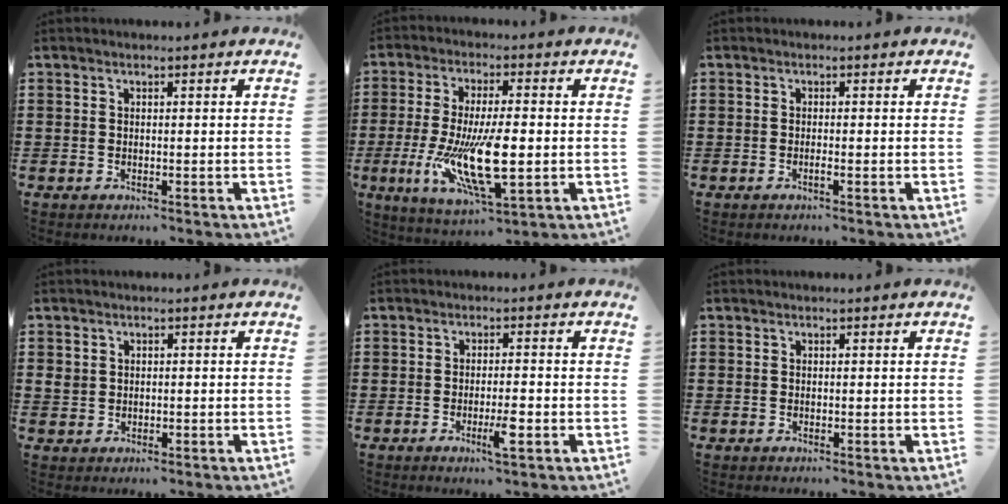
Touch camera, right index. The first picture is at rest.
{"total": 13.8, "force": [-2.2, 4.8, 12.8], "torque": [-0.262, -0.024, -0.041]}
{"total": 0.8, "force": [-0.5, 0.0, 0.7], "torque": [-0.013, -0.003, -0.008]}
{"total": 1.3, "force": [0.1, 1.2, 0.5], "torque": [-0.014, 0.007, 0.001]}
{"total": 3.9, "force": [-1.5, 0.5, 3.5], "torque": [-0.064, -0.006, -0.028]}
{"total": 0.0}